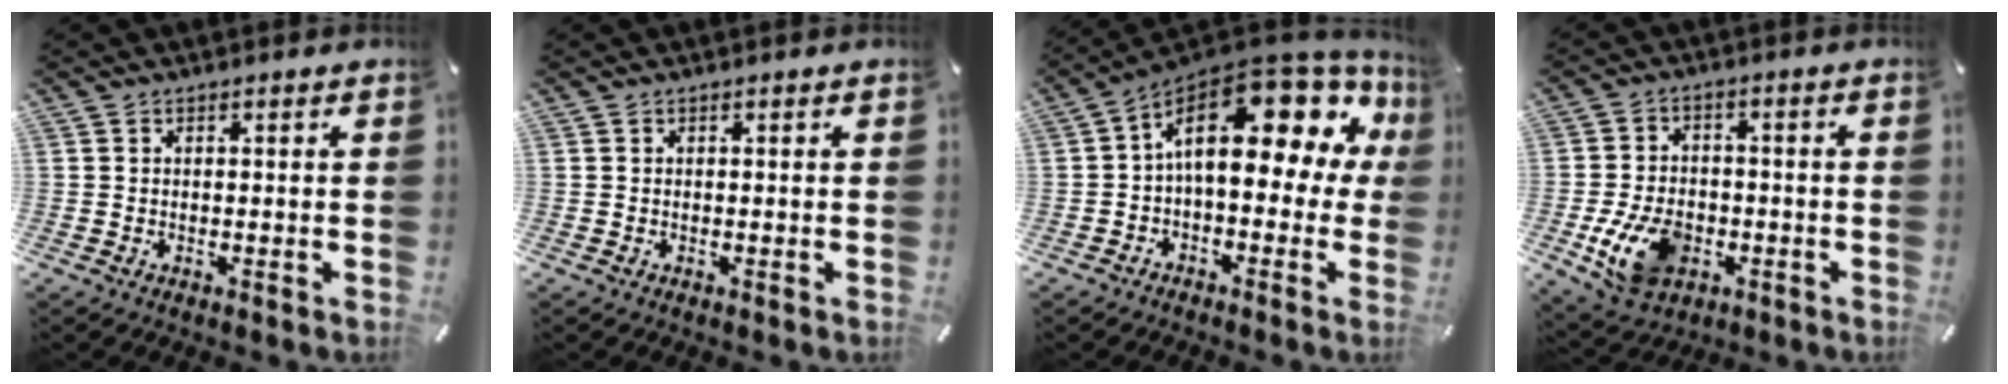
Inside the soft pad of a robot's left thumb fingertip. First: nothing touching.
{"total": 0.0}
{"total": 20.4, "force": [6.5, 10.0, 16.6], "torque": [-0.253, -0.049, 0.109]}
{"total": 11.3, "force": [-3.8, 7.9, 7.2], "torque": [-0.156, 0.006, -0.067]}